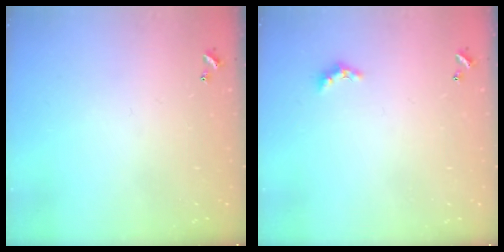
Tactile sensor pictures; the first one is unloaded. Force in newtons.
{"total": 2.6, "press": 2.5, "slide": 0.6}